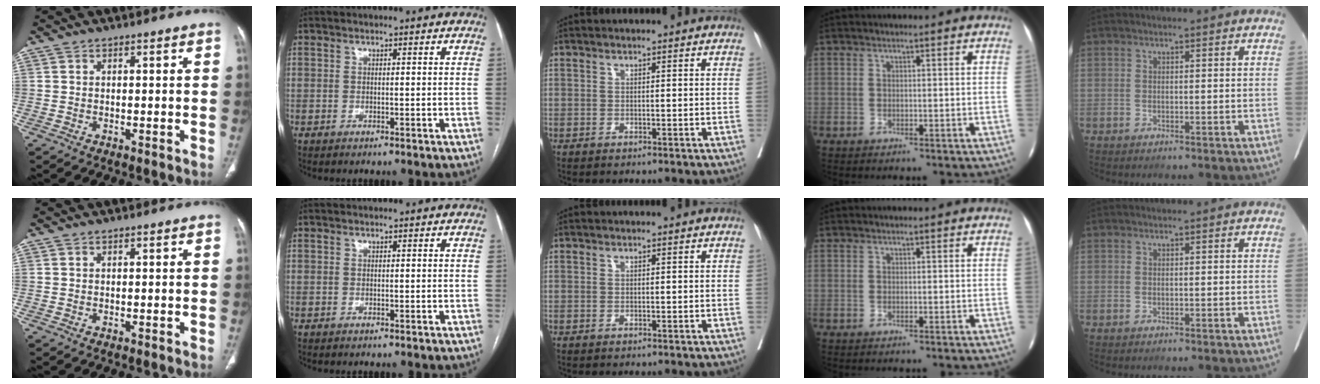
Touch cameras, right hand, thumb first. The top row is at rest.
{}